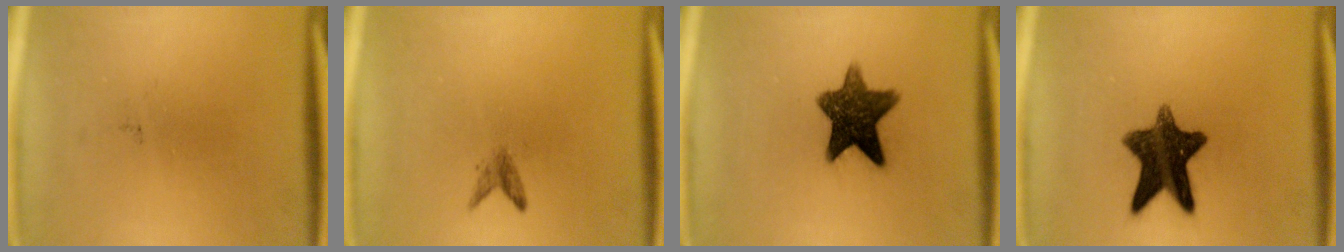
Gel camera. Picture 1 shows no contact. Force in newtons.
{"total": 1.3}
{"total": 10.7}
{"total": 11.8}